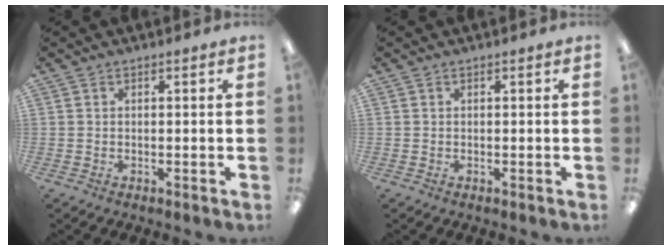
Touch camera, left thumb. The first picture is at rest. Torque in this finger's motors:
{"motor_torque": [-0.06, -0.06, 0.00, 0.00, 0.00]}